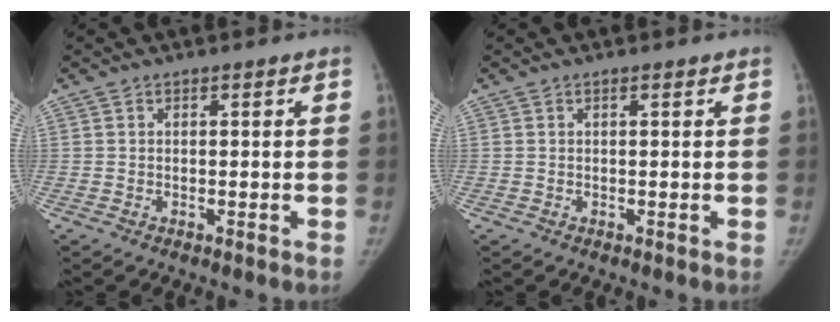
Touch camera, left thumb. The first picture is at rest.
{"total": 0.5, "force": [0.4, 0.1, 0.4], "torque": [-0.008, 0.000, 0.005]}